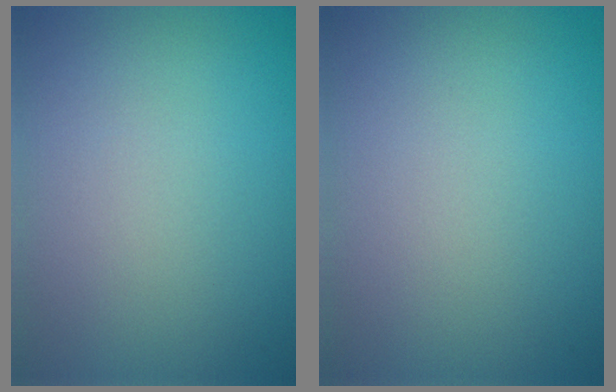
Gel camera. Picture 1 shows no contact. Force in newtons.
{"total": 0.0}